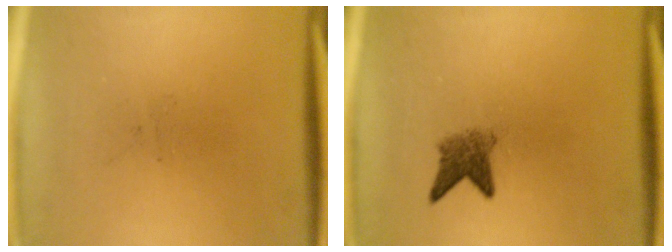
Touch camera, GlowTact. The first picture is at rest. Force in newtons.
{"total": 3.1}